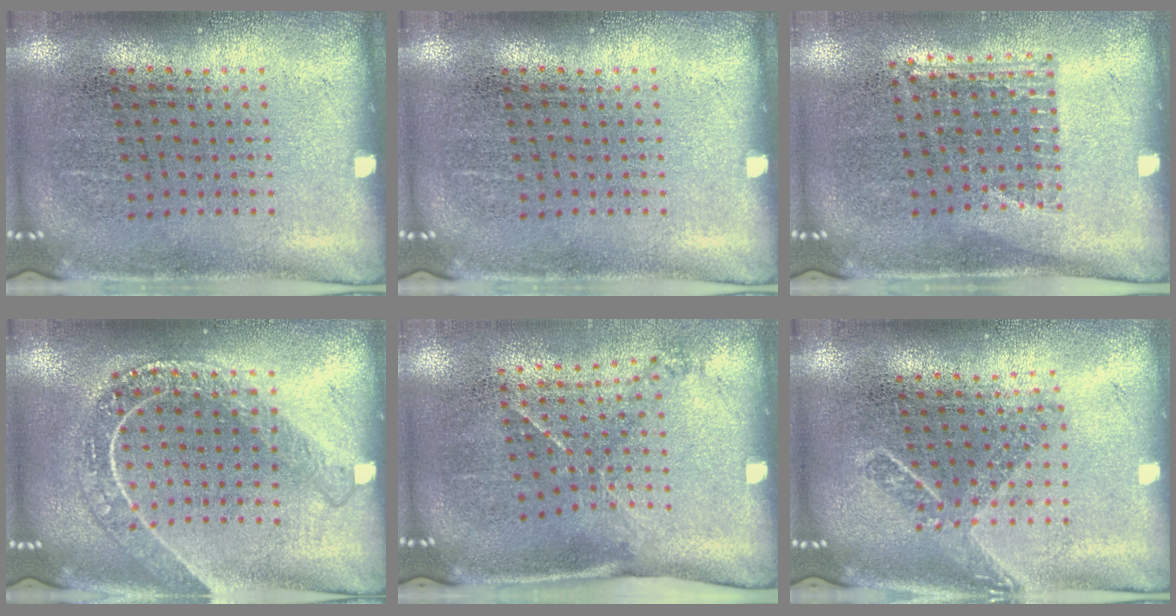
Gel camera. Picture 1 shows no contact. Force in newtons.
{"total": 0.0}
{"total": 1.1, "press": 0.9, "slide": 0.6}
{"total": 1.9, "press": 1.7, "slide": 0.8}
{"total": 1.5, "press": 1.0, "slide": 1.2}
{"total": 1.6, "press": 1.2, "slide": 1.1}